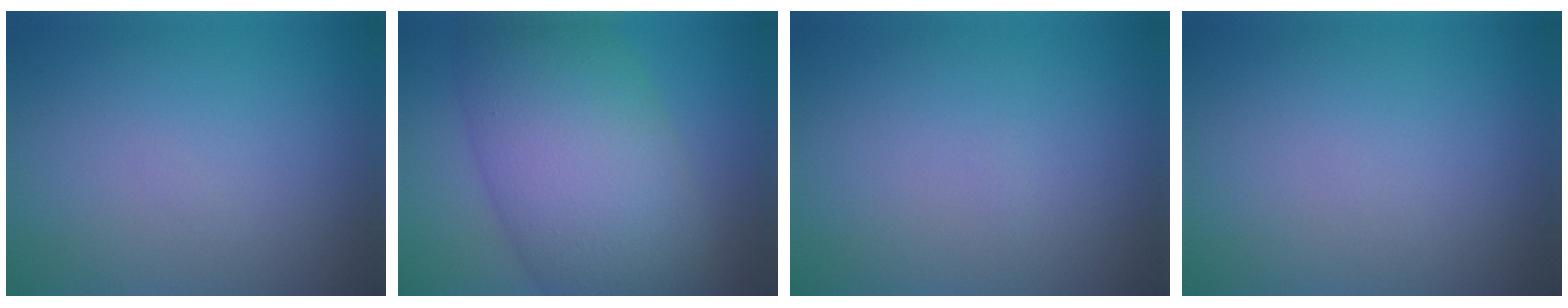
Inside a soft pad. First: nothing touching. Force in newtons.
{"total": 11.6, "press": 11.6, "slide": 0.3}
{"total": 0.0}
{"total": 0.0}